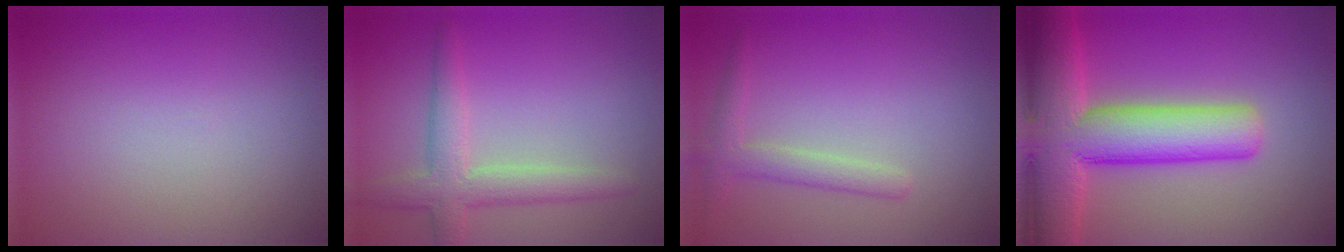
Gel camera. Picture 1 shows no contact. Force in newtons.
{"total": 3.7, "press": 3.7, "slide": 0.2}
{"total": 2.1, "press": 2.1, "slide": 0.0}
{"total": 10.9, "press": 10.9, "slide": 0.7}